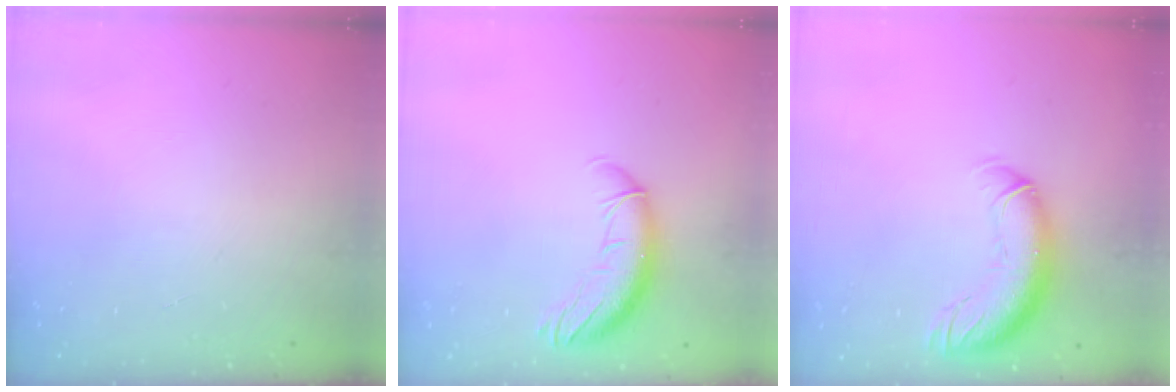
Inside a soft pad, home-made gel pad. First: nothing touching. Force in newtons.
{"total": 11.2, "press": 11.1, "slide": 1.7}
{"total": 13.3, "press": 13.0, "slide": 2.9}